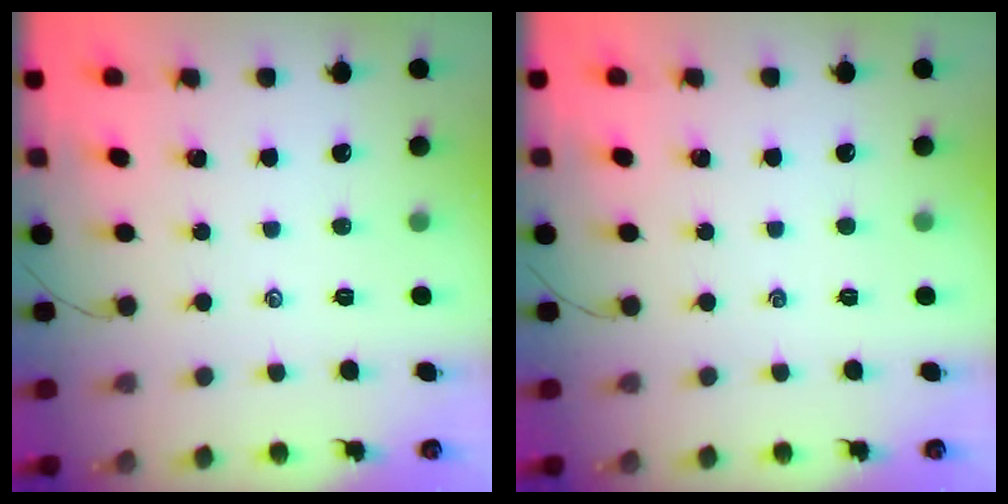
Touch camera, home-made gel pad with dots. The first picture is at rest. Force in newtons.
{"total": 0.0}